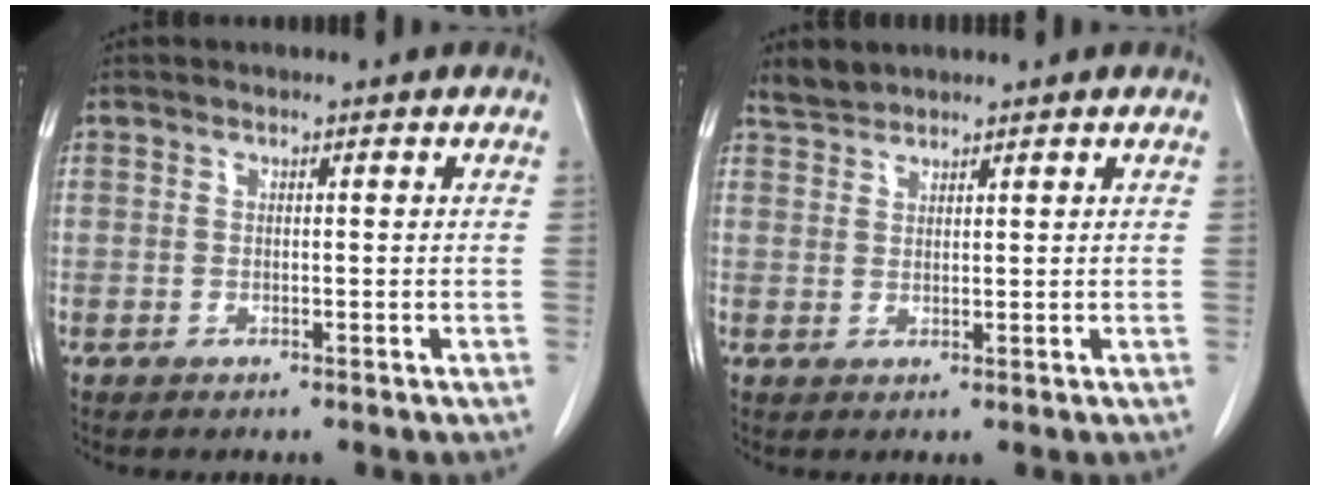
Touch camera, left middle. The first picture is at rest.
{"total": 2.0, "force": [2.0, 0.2, -0.1], "torque": [-0.005, 0.006, 0.042]}